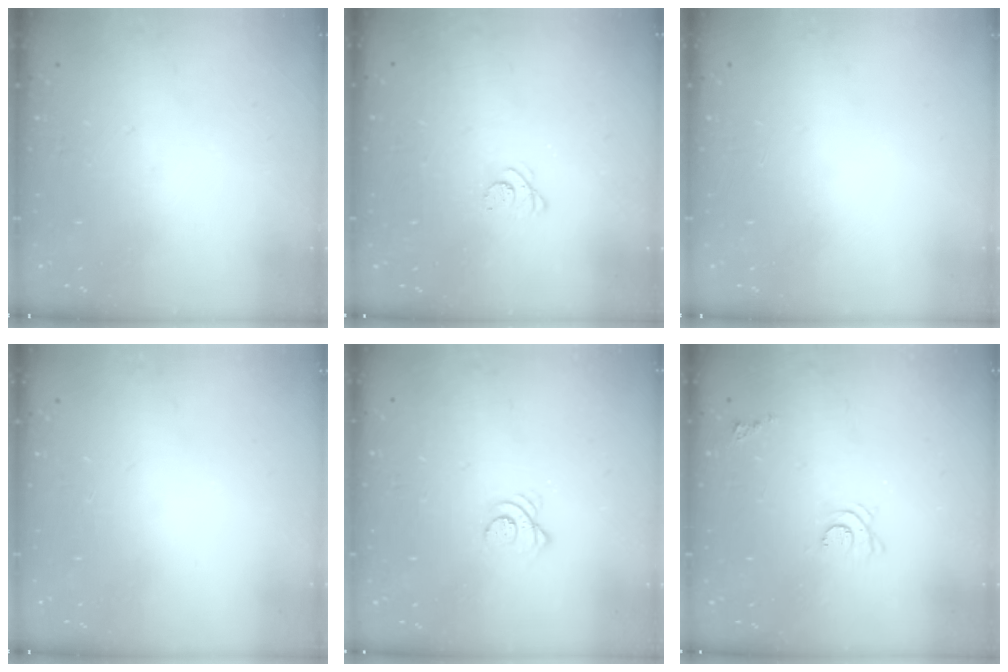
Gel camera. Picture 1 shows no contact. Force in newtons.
{"total": 2.6, "press": 2.6, "slide": 0.3}
{"total": 0.0}
{"total": 0.0}
{"total": 3.0, "press": 2.9, "slide": 0.3}
{"total": 7.0, "press": 6.9, "slide": 1.1}